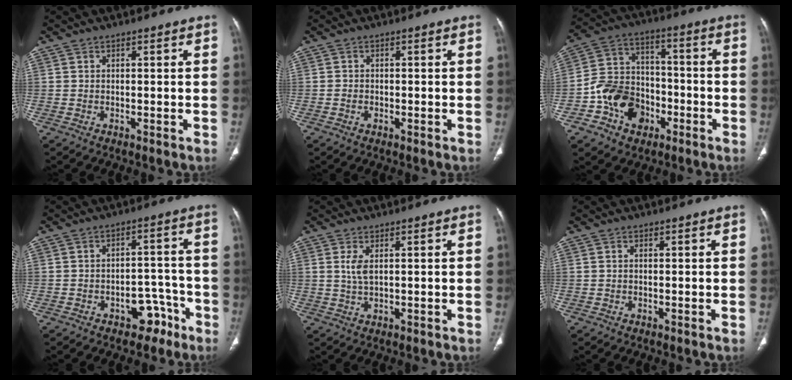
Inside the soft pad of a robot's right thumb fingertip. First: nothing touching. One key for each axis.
{"total": 0.9, "fx": -0.4, "fy": 0.7, "fz": 0.5, "tx": -0.009, "ty": 0.004, "tz": -0.006}
{"total": 13.3, "fx": -5.4, "fy": 10.4, "fz": 6.2, "tx": -0.074, "ty": 0.049, "tz": -0.094}
{"total": 6.6, "fx": -4.2, "fy": 4.2, "fz": 2.8, "tx": -0.008, "ty": 0.051, "tz": -0.053}
{"total": 2.8, "fx": 0.8, "fy": 0.9, "fz": 2.5, "tx": -0.058, "ty": -0.006, "tz": 0.021}
{"total": 0.0}